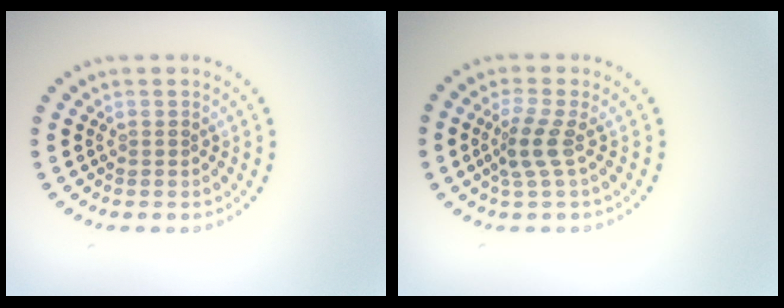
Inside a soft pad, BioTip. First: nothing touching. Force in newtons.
{"total": 2.3, "press": 1.8, "slide": 1.5}